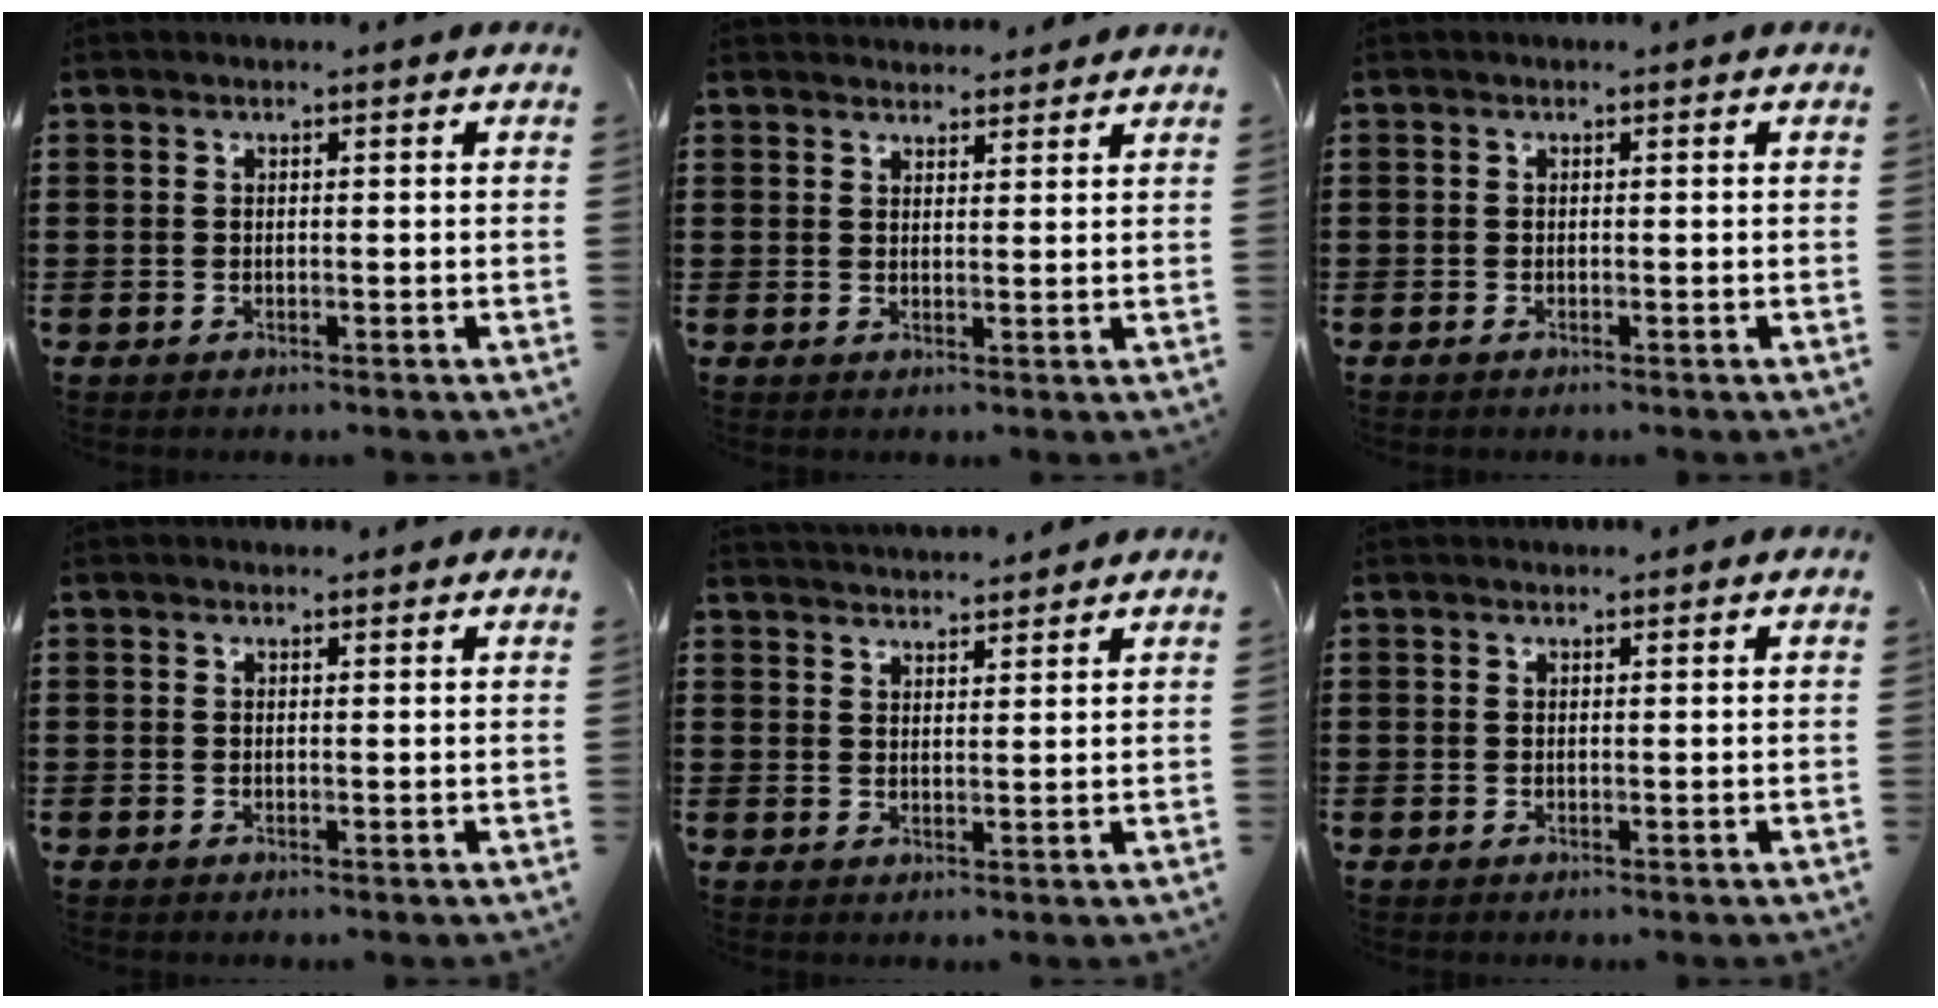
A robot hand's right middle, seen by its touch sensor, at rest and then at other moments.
{"total": 2.6, "force": [2.5, 0.3, -0.3], "torque": [0.007, -0.004, 0.047]}
{"total": 0.0}
{"total": 0.6, "force": [0.6, 0.0, 0.0], "torque": [0.006, -0.003, 0.010]}
{"total": 3.0, "force": [3.0, -0.2, -0.4], "torque": [-0.001, -0.010, 0.056]}
{"total": 0.7, "force": [0.7, 0.1, 0.0], "torque": [0.006, -0.003, 0.012]}